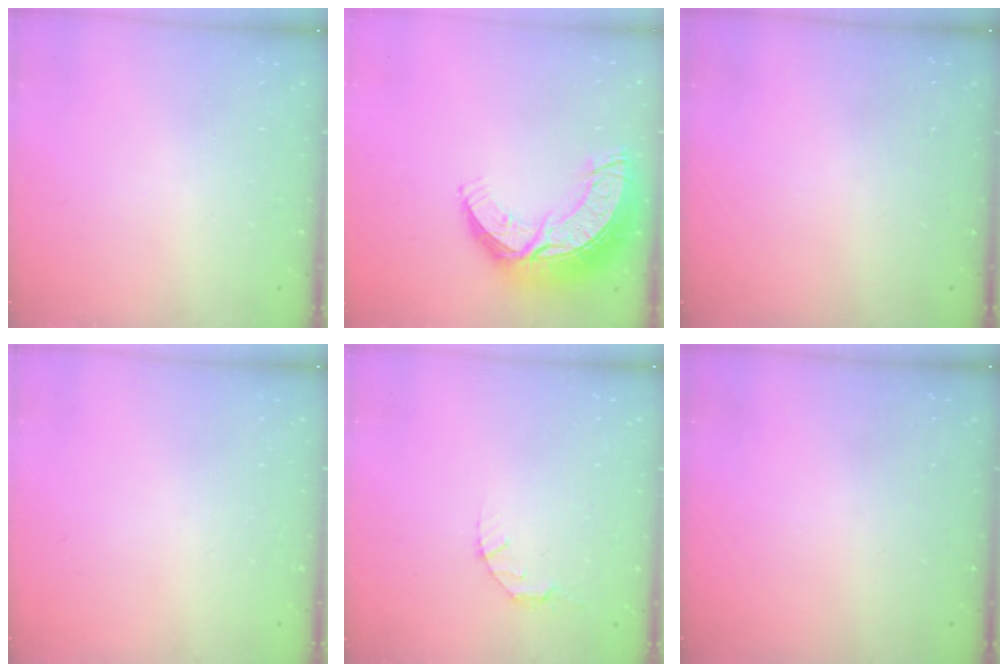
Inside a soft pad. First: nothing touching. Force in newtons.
{"total": 17.3, "press": 17.2, "slide": 1.2}
{"total": 0.0}
{"total": 0.0}
{"total": 2.8, "press": 2.8, "slide": 0.4}
{"total": 0.0}